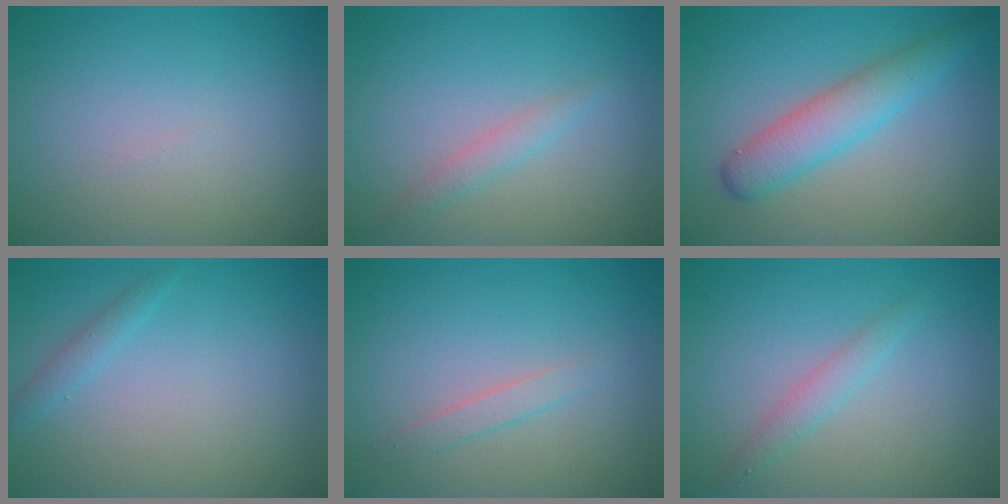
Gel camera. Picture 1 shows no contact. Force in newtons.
{"total": 1.4, "press": 1.4, "slide": 0.1}
{"total": 4.0, "press": 4.0, "slide": 0.1}
{"total": 1.1, "press": 1.1, "slide": 0.1}
{"total": 1.3, "press": 1.3, "slide": 0.0}
{"total": 1.6, "press": 1.6, "slide": 0.0}